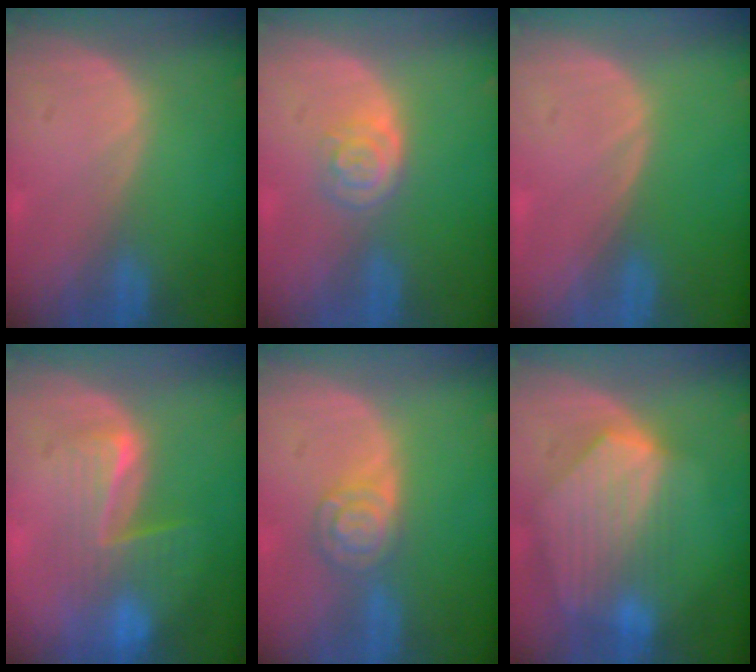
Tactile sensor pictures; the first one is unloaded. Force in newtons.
{"total": 3.5, "press": 3.5, "slide": 0.6}
{"total": 0.0}
{"total": 6.9, "press": 6.7, "slide": 1.8}
{"total": 5.3, "press": 4.7, "slide": 2.4}
{"total": 9.2, "press": 8.1, "slide": 4.4}